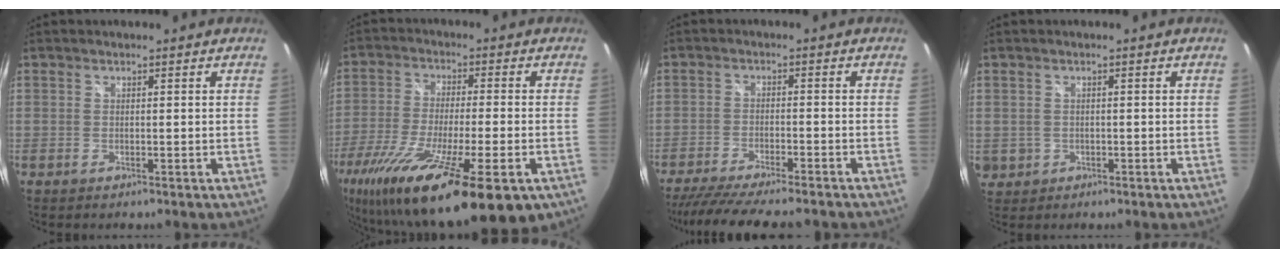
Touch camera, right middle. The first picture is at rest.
{"total": 24.5, "force": [-14.8, 5.2, 18.9], "torque": [-0.348, -0.073, -0.245]}
{"total": 14.8, "force": [-12.8, 1.9, 7.2], "torque": [-0.148, -0.032, -0.200]}
{"total": 4.0, "force": [-0.4, 3.7, 1.4], "torque": [-0.033, -0.001, 0.003]}